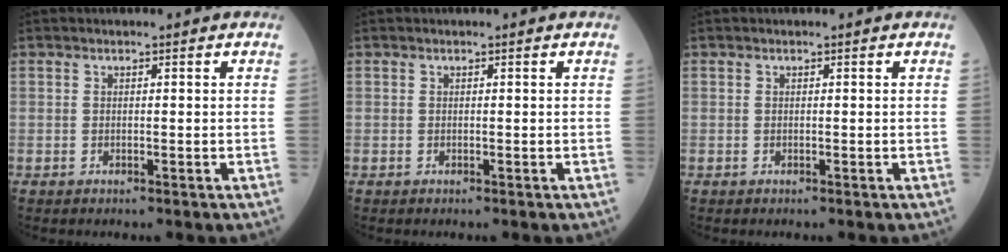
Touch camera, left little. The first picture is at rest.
{"total": 0.0}
{"total": 0.0}